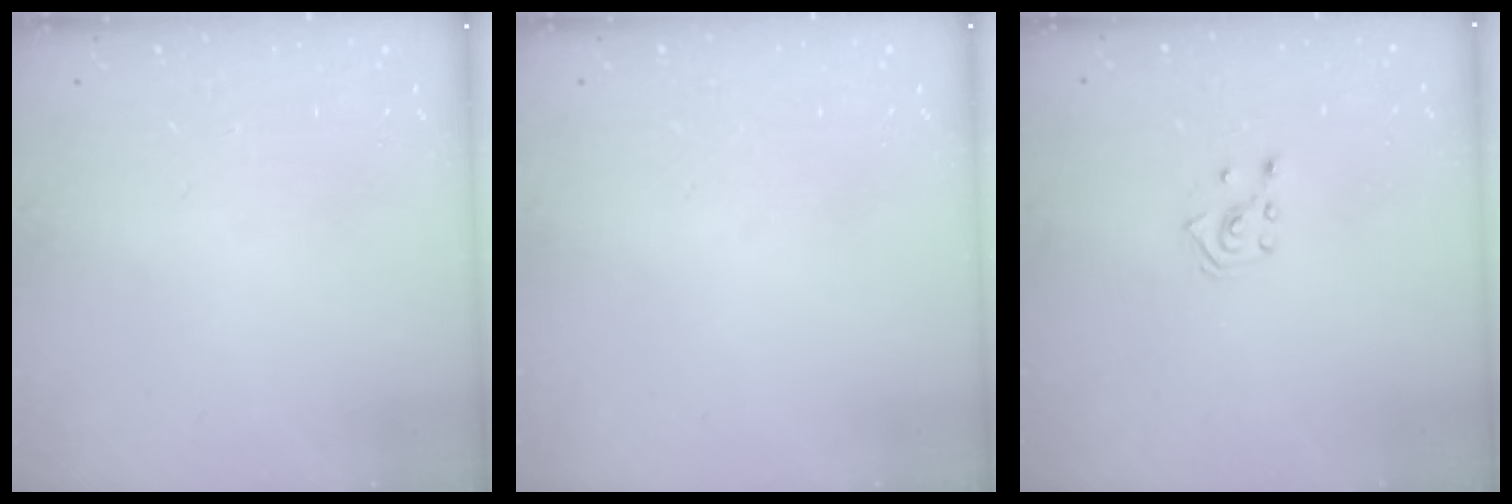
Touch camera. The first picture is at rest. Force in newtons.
{"total": 0.0}
{"total": 2.8, "press": 2.7, "slide": 0.7}